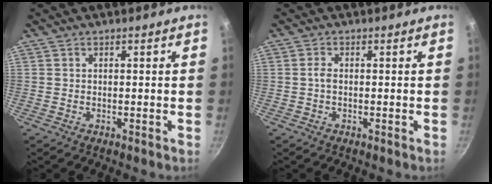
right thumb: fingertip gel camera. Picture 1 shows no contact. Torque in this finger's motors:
{"motor_torque": [0.00, 0.46, 0.34, -0.78, 0.04]}